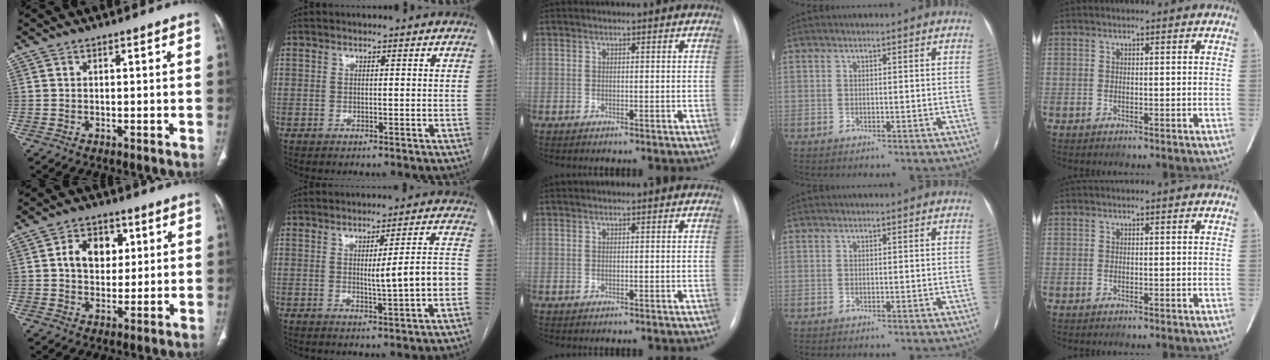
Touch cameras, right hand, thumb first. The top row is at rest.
{"thumb": {"total": 8.6, "force": [2.1, 6.4, 5.4], "torque": [-0.052, -0.001, 0.033]}, "index": {"total": 7.4, "force": [-1.0, -0.1, 7.3], "torque": [-0.100, 0.006, -0.011]}}